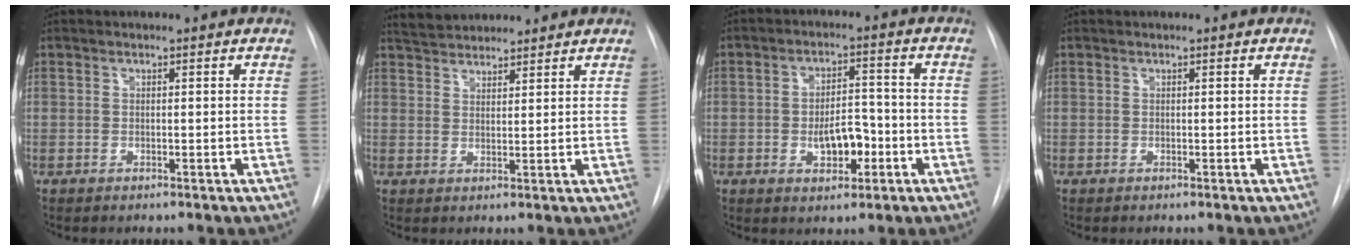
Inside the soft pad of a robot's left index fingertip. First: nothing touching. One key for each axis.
{"total": 5.8, "fx": 5.5, "fy": 1.5, "fz": 1.2, "tx": -0.021, "ty": 0.028, "tz": 0.092}
{"total": 6.2, "fx": -2.5, "fy": 3.1, "fz": 4.8, "tx": -0.074, "ty": 0.004, "tz": -0.034}
{"total": 0.0}